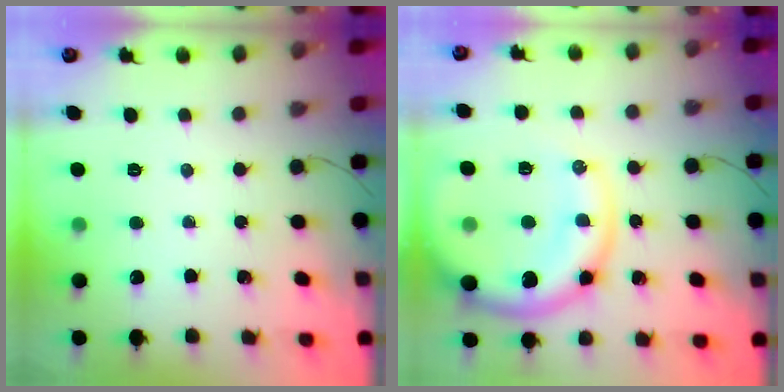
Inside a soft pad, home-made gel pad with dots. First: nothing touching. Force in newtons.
{"total": 16.1, "press": 15.8, "slide": 3.0}